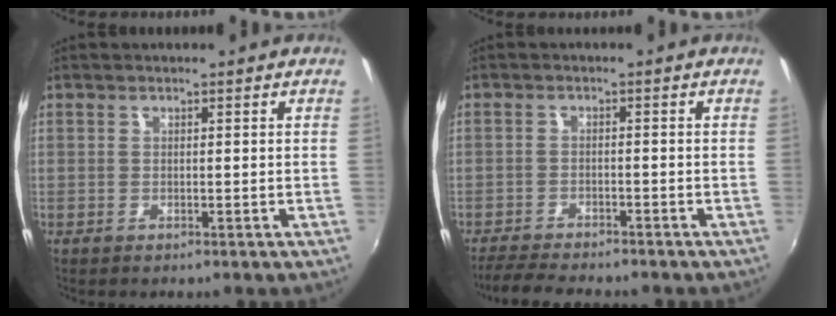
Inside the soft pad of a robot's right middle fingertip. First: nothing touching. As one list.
[{"total": 7.3, "force": [-6.7, 0.9, 2.8], "torque": [-0.078, -0.019, -0.110]}]